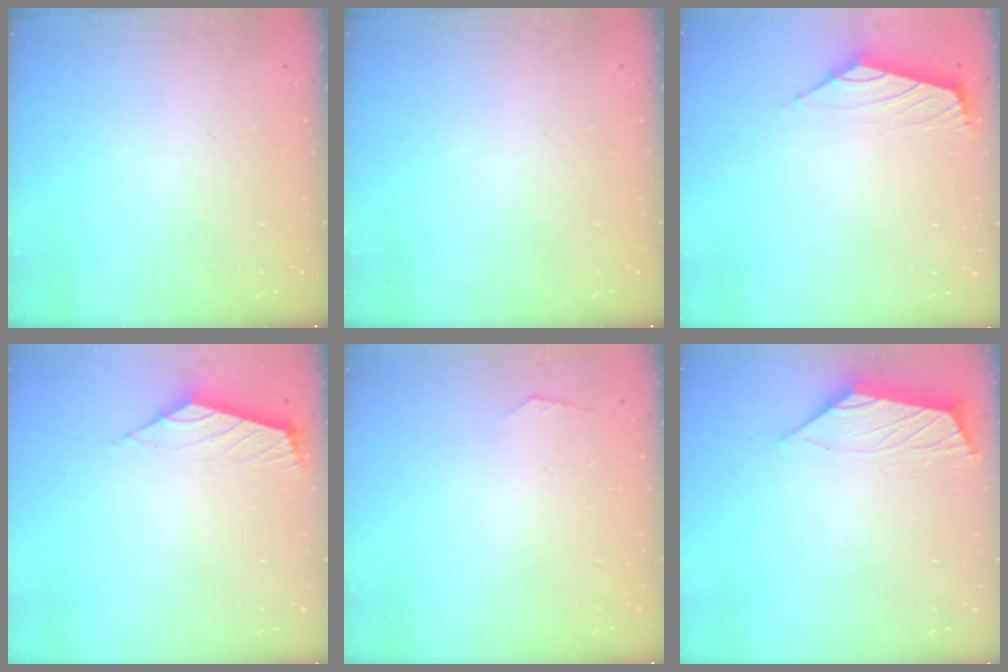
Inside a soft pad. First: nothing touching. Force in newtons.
{"total": 0.0}
{"total": 1.6, "press": 1.5, "slide": 0.7}
{"total": 2.4, "press": 2.3, "slide": 0.6}
{"total": 1.4, "press": 1.4, "slide": 0.3}
{"total": 2.9, "press": 2.8, "slide": 0.5}